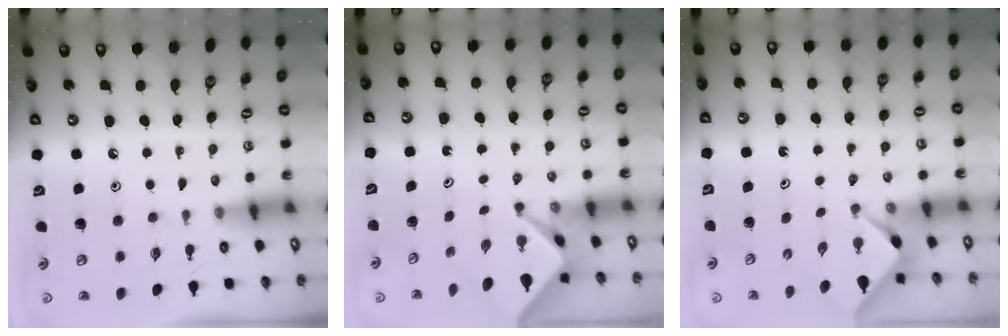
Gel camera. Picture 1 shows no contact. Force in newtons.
{"total": 2.4, "press": 2.4, "slide": 0.2}
{"total": 2.3, "press": 2.2, "slide": 0.3}